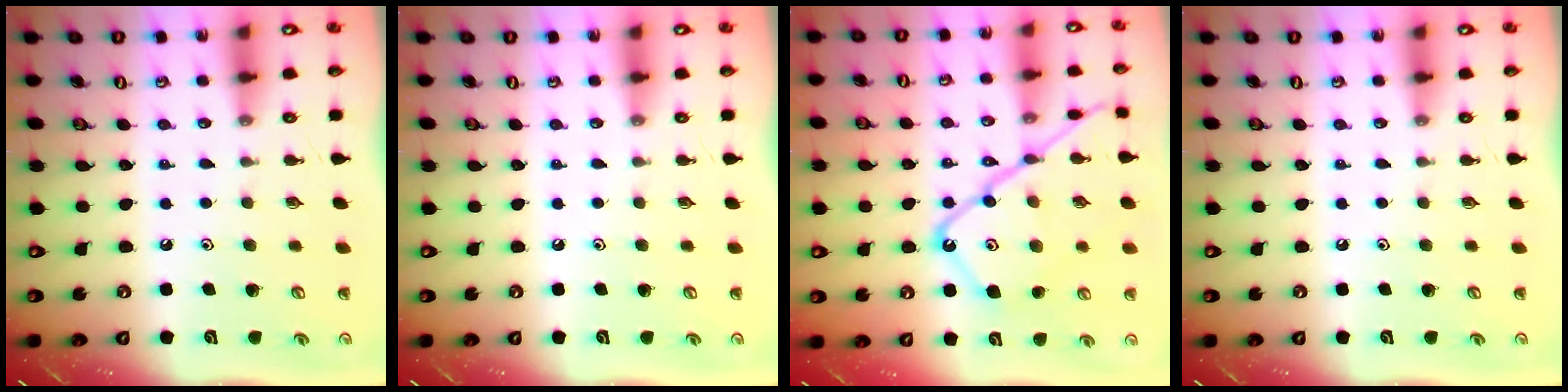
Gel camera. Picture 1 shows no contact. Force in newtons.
{"total": 0.0}
{"total": 19.5, "press": 19.4, "slide": 1.9}
{"total": 0.0}